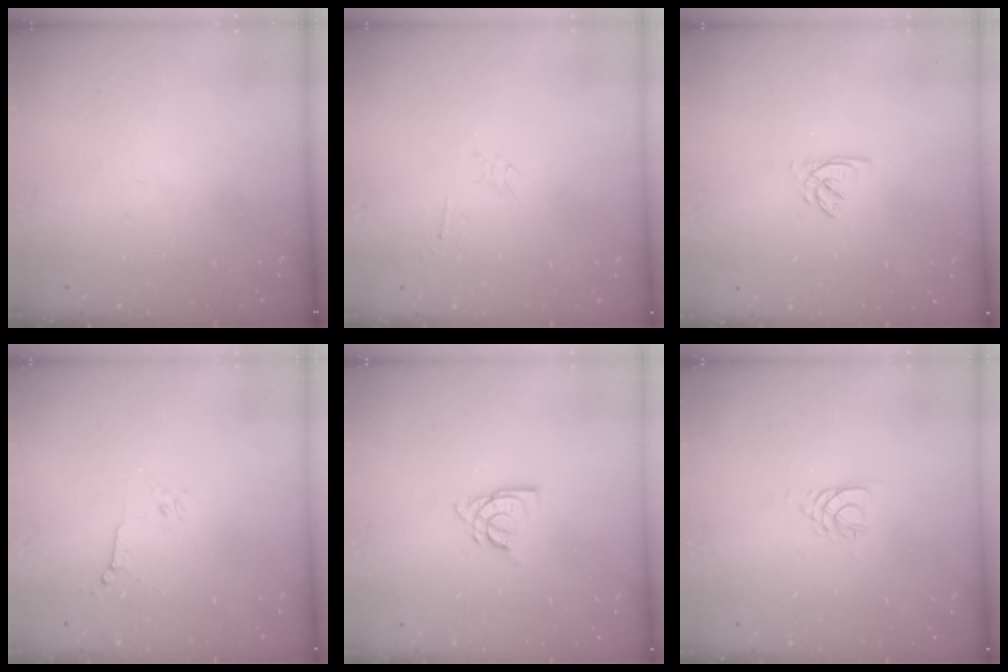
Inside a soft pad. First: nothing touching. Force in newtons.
{"total": 2.3, "press": 2.3, "slide": 0.4}
{"total": 2.2, "press": 2.2, "slide": 0.3}
{"total": 3.5, "press": 3.4, "slide": 0.8}
{"total": 8.3, "press": 8.3, "slide": 1.0}
{"total": 3.0, "press": 2.9, "slide": 0.4}